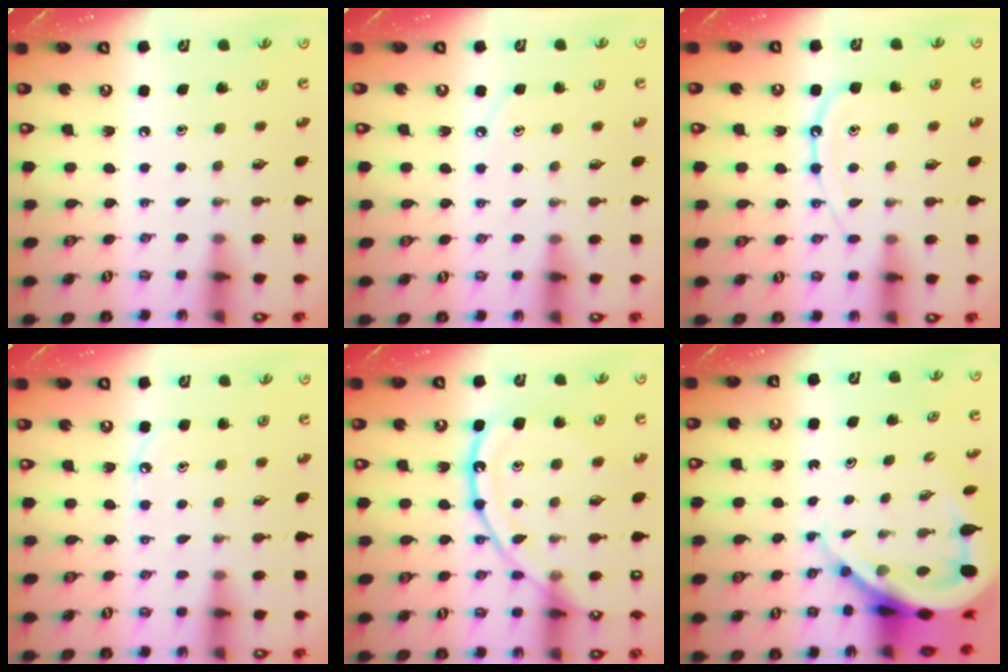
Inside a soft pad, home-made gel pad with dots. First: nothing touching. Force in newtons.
{"total": 3.4, "press": 3.3, "slide": 0.3}
{"total": 11.7, "press": 11.6, "slide": 1.1}
{"total": 4.3, "press": 4.2, "slide": 0.6}
{"total": 15.4, "press": 15.3, "slide": 1.4}
{"total": 12.9, "press": 12.9, "slide": 1.3}